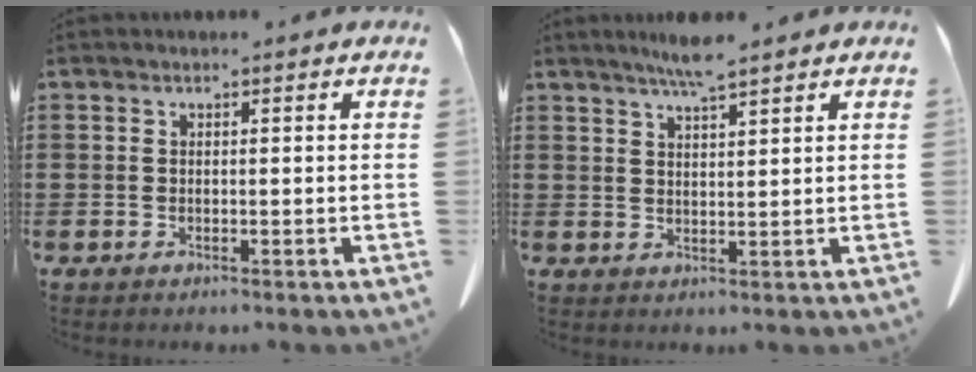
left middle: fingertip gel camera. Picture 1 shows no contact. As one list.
[{"total": 4.1, "force": [3.4, 0.0, 2.2], "torque": [-0.051, -0.003, 0.061]}]